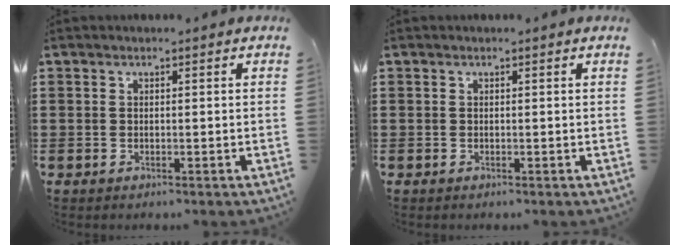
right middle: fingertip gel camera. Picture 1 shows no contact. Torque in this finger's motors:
{"motor_torque": [-0.05, -0.20, 0.01, -0.01]}